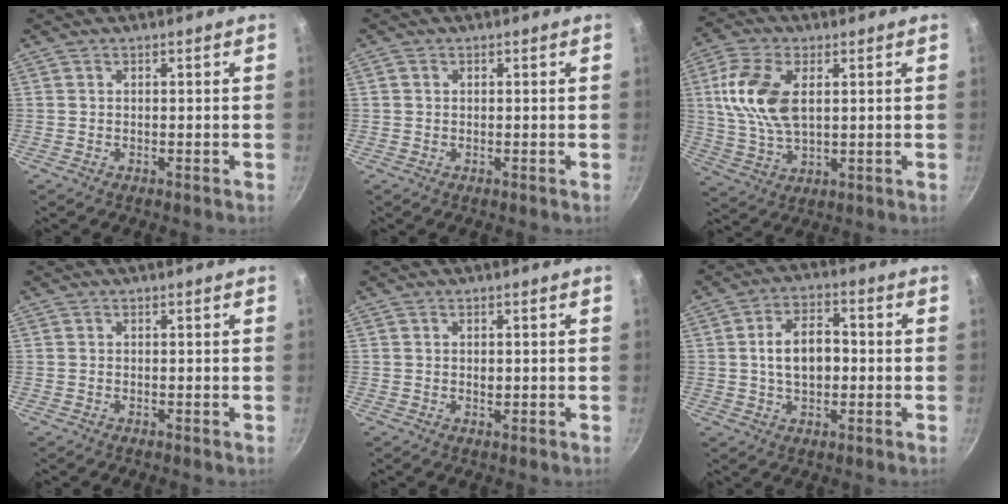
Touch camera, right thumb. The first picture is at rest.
{"total": 0.8, "force": [0.2, 0.7, 0.3], "torque": [-0.005, 0.004, 0.001]}
{"total": 12.3, "force": [2.6, 6.8, 9.9], "torque": [-0.195, -0.002, 0.050]}
{"total": 0.0}
{"total": 1.1, "force": [0.0, 0.8, 0.8], "torque": [-0.011, 0.000, 0.001]}
{"total": 9.2, "force": [-0.1, 5.6, 7.3], "torque": [-0.102, 0.020, -0.005]}